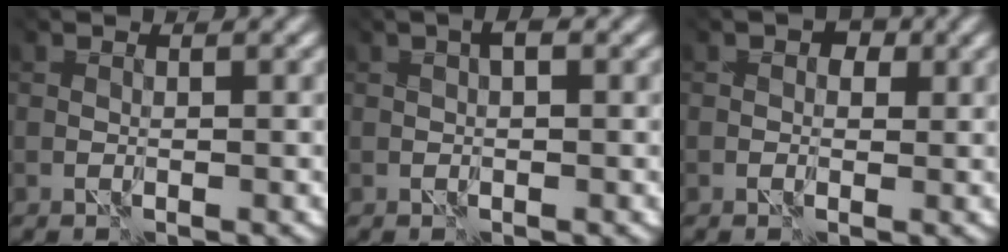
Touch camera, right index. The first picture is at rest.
{"total": 0.8, "force": [-0.4, -0.4, 0.5], "torque": [-0.011, 0.001, 0.011]}
{"total": 1.5, "force": [-0.1, 1.2, 0.9], "torque": [0.005, 0.003, 0.003]}